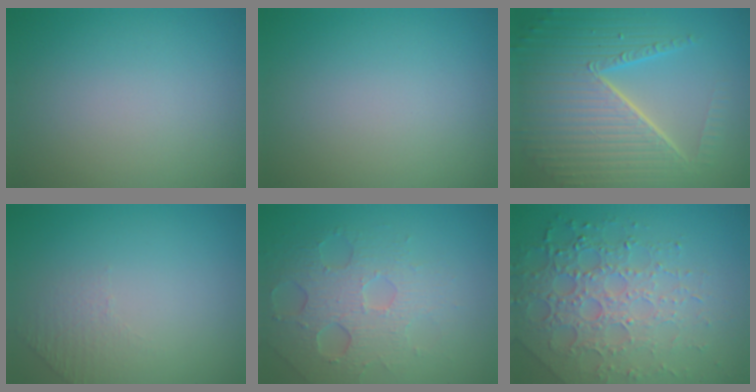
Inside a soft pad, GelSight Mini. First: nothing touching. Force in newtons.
{"total": 0.0}
{"total": 10.2, "press": 6.5, "slide": 7.9}
{"total": 1.2, "press": 0.7, "slide": 0.9}
{"total": 4.7, "press": 4.0, "slide": 2.5}
{"total": 7.3, "press": 5.2, "slide": 5.1}